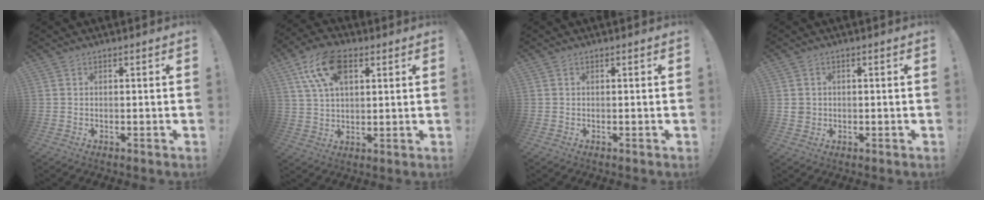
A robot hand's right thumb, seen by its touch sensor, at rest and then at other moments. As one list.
[{"total": 13.9, "force": [6.0, 7.9, 9.8], "torque": [-0.181, -0.010, 0.110]}, {"total": 0.0}, {"total": 2.8, "force": [0.3, 2.7, 0.7], "torque": [-0.010, 0.004, 0.008]}]